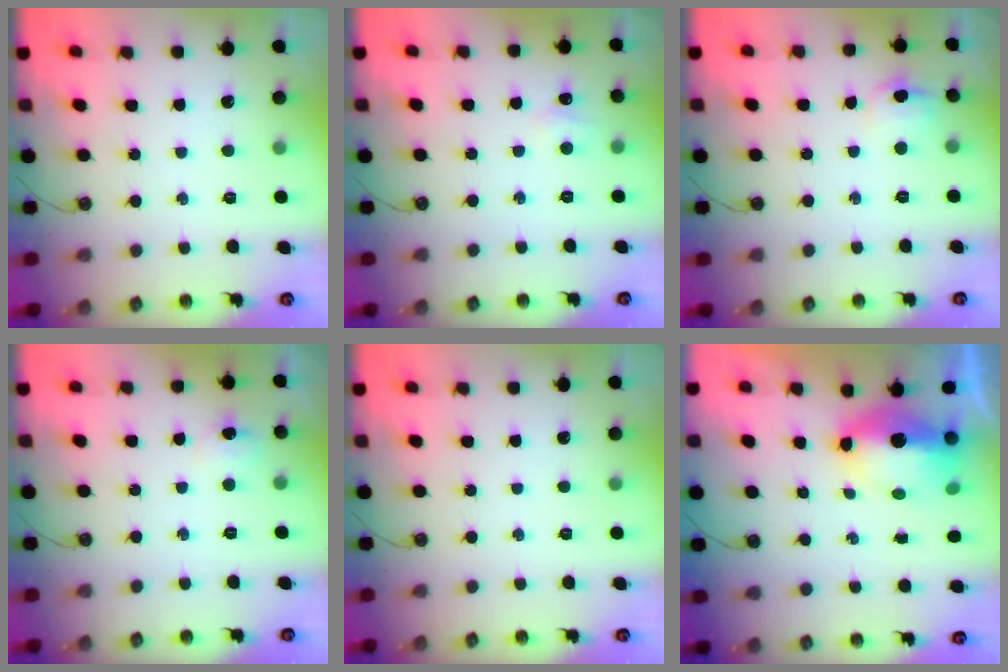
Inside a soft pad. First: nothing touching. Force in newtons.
{"total": 5.1, "press": 5.0, "slide": 0.7}
{"total": 5.3, "press": 5.1, "slide": 1.5}
{"total": 5.8, "press": 5.7, "slide": 0.6}
{"total": 0.0}
{"total": 9.5, "press": 9.5, "slide": 1.0}